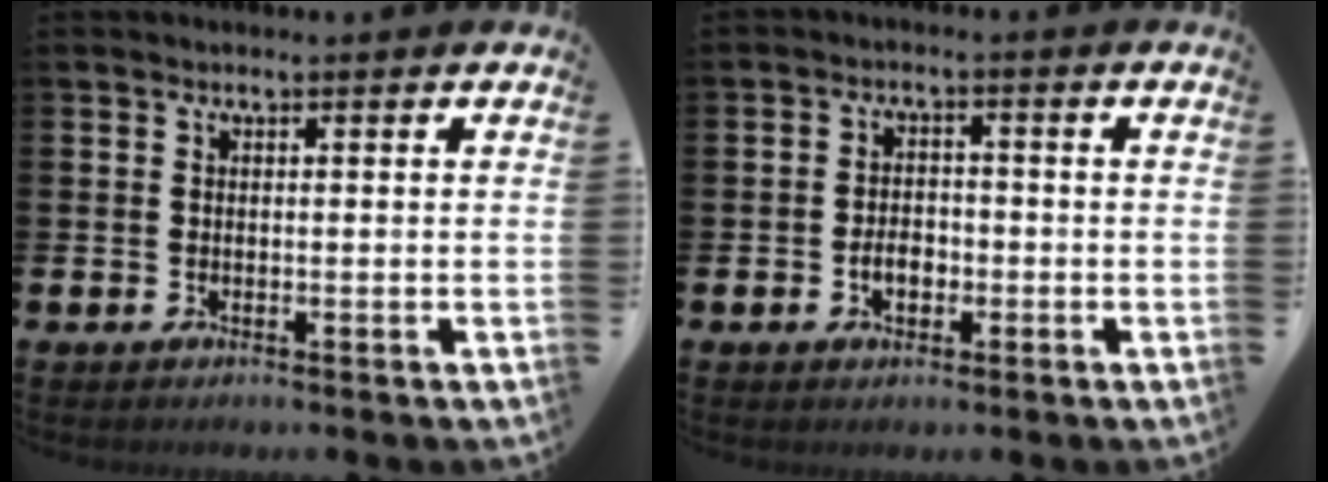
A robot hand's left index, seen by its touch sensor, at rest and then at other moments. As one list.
[{"total": 3.0, "force": [-1.1, 2.0, 2.0], "torque": [-0.031, 0.000, -0.024]}]